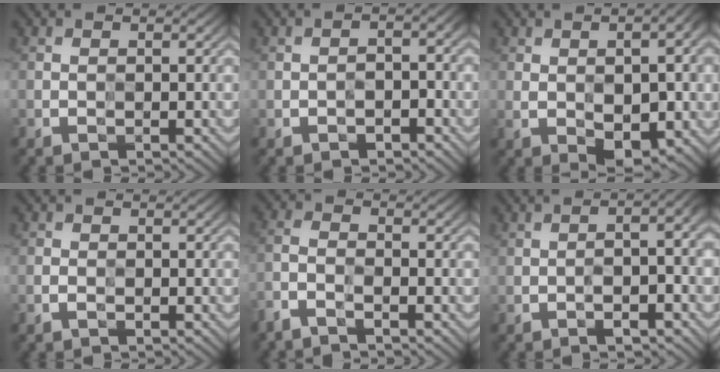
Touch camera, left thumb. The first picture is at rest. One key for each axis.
{"total": 2.4, "fx": -1.2, "fy": 1.3, "fz": 1.6, "tx": -0.025, "ty": -0.001, "tz": -0.022}
{"total": 10.6, "fx": -1.1, "fy": 5.3, "fz": 9.1, "tx": -0.121, "ty": -0.010, "tz": -0.006}
{"total": 1.1, "fx": -0.6, "fy": 0.8, "fz": 0.5, "tx": -0.009, "ty": -0.003, "tz": -0.014}
{"total": 3.0, "fx": -2.5, "fy": 0.6, "fz": 1.6, "tx": -0.037, "ty": -0.006, "tz": -0.060}
{"total": 5.4, "fx": -1.8, "fy": 1.6, "fz": 4.9, "tx": -0.069, "ty": -0.001, "tz": -0.024}